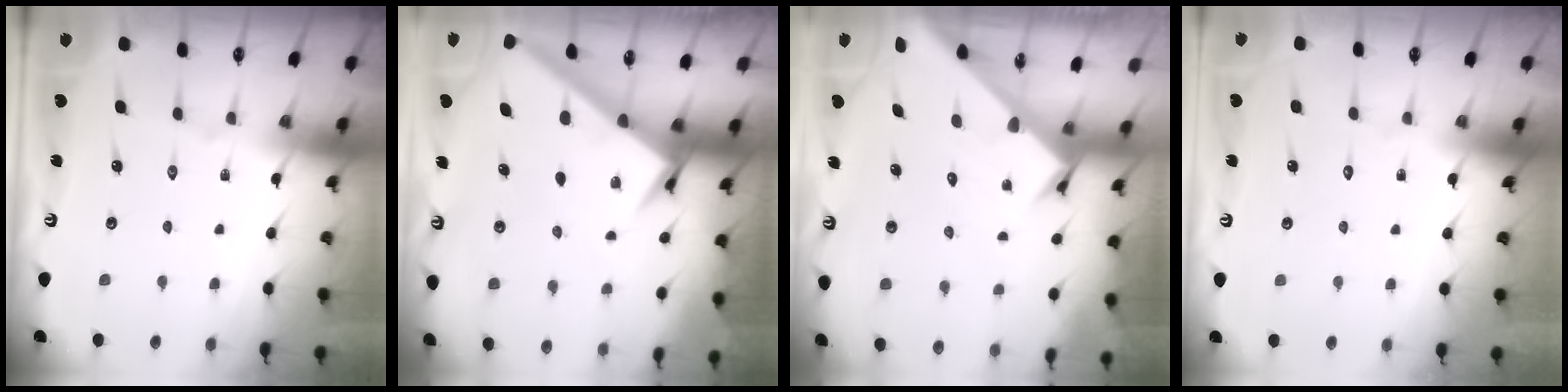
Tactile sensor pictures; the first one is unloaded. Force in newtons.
{"total": 3.4, "press": 3.4, "slide": 0.3}
{"total": 2.2, "press": 2.2, "slide": 0.1}
{"total": 1.6, "press": 1.6, "slide": 0.1}